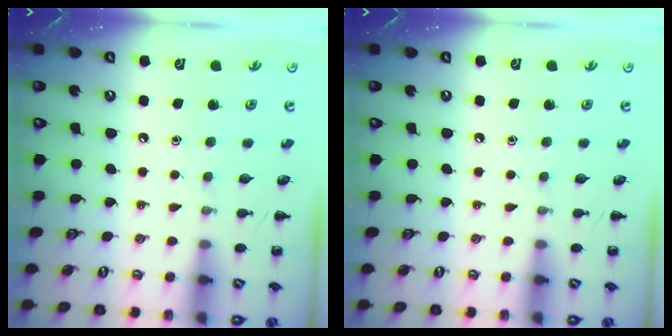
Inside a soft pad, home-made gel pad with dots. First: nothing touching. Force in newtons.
{"total": 0.0}